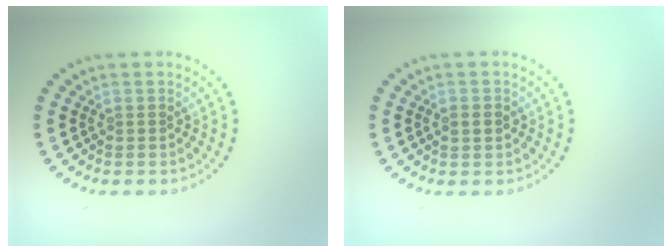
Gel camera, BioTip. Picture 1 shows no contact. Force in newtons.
{"total": 1.8, "press": 1.8, "slide": 0.2}